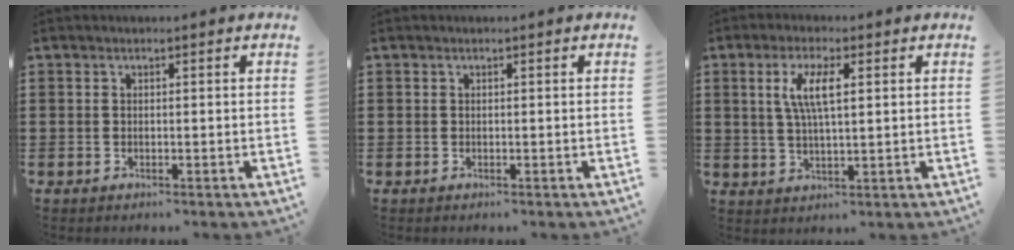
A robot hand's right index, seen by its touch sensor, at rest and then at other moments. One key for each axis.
{"total": 0.0}
{"total": 5.8, "fx": 1.5, "fy": 1.7, "fz": 5.3, "tx": -0.110, "ty": 0.007, "tz": 0.024}